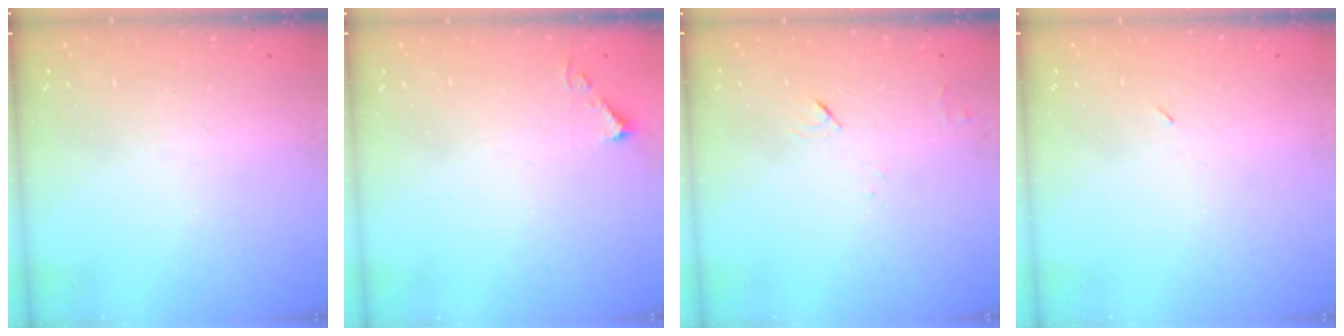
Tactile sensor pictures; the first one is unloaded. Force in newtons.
{"total": 3.5, "press": 3.5, "slide": 0.4}
{"total": 3.7, "press": 3.6, "slide": 0.5}
{"total": 2.2, "press": 1.8, "slide": 1.2}